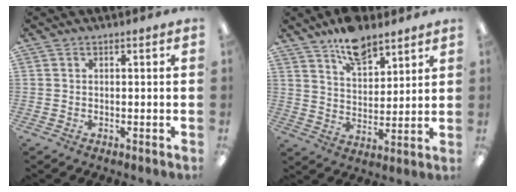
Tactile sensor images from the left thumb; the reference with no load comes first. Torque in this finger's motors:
{"motor_torque": [1.67, 0.98, 1.45, -1.09, 0.08]}